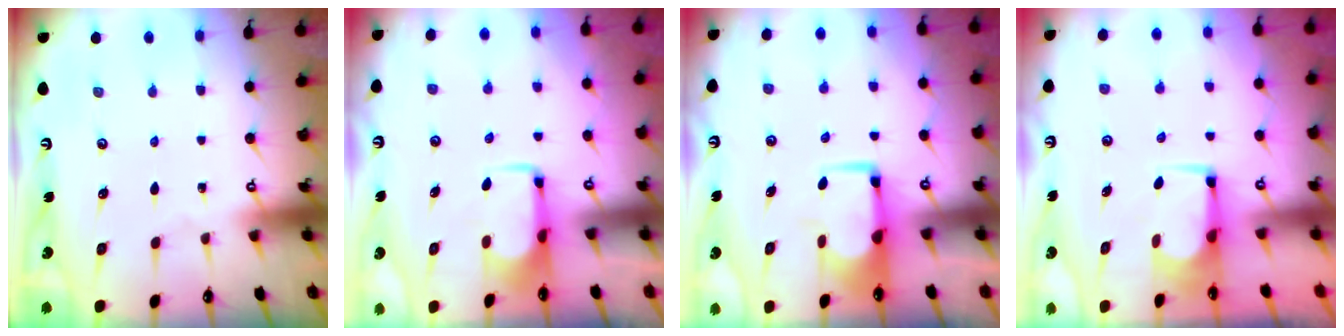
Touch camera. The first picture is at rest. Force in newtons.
{"total": 1.9, "press": 1.8, "slide": 0.4}
{"total": 2.4, "press": 2.3, "slide": 0.5}
{"total": 1.6, "press": 1.6, "slide": 0.3}